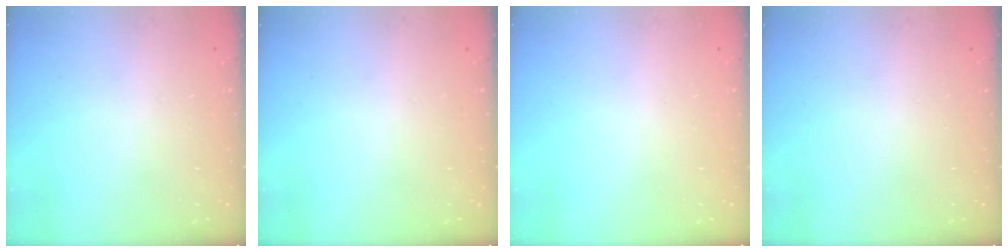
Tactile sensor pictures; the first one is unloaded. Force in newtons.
{"total": 0.0}
{"total": 0.0}
{"total": 0.0}